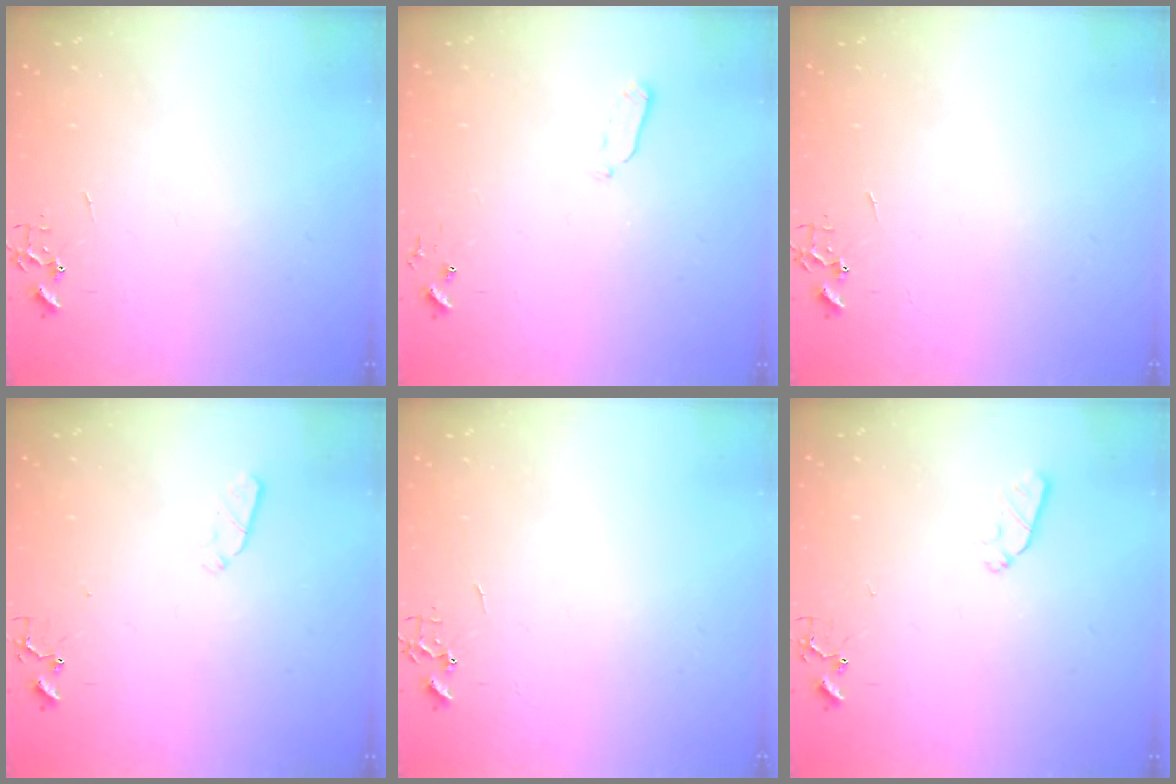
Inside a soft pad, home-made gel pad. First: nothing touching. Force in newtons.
{"total": 4.0, "press": 3.9, "slide": 0.9}
{"total": 0.0}
{"total": 3.6, "press": 3.6, "slide": 0.5}
{"total": 0.0}
{"total": 5.2, "press": 5.2, "slide": 0.8}